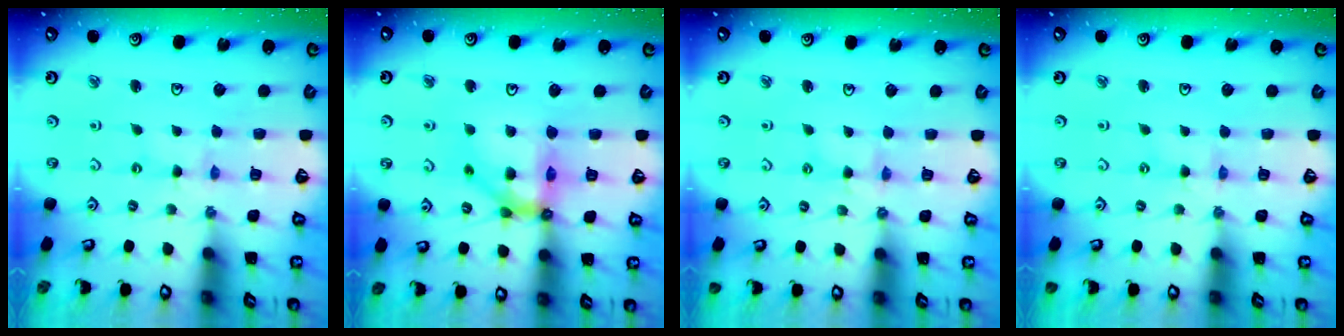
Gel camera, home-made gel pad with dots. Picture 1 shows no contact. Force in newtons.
{"total": 12.6, "press": 12.5, "slide": 1.6}
{"total": 3.6, "press": 3.5, "slide": 0.4}
{"total": 0.0}